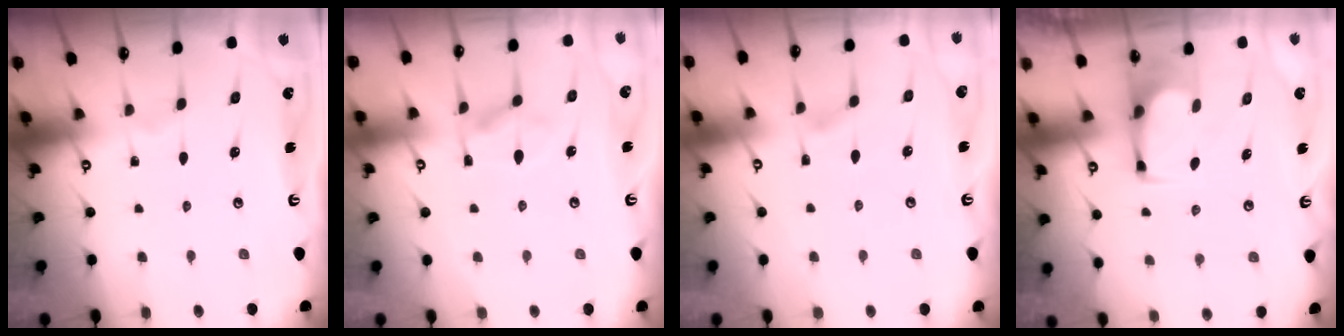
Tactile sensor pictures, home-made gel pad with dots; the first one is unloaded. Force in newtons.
{"total": 6.5, "press": 6.4, "slide": 1.2}
{"total": 2.9, "press": 2.7, "slide": 1.1}
{"total": 2.5, "press": 2.5, "slide": 0.4}